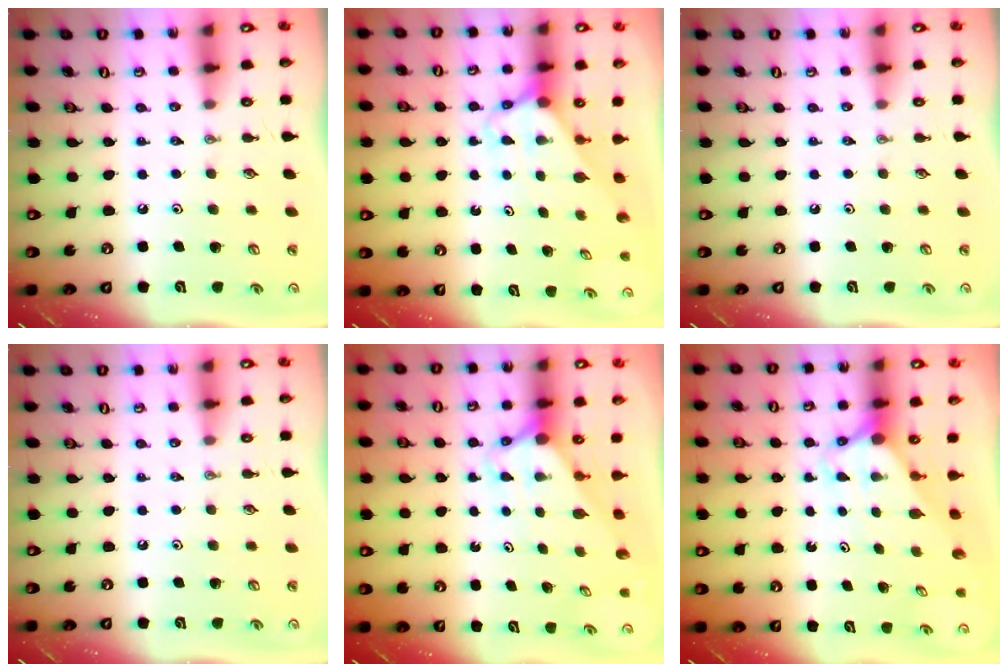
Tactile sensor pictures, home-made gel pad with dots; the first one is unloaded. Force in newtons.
{"total": 2.8, "press": 2.8, "slide": 0.2}
{"total": 0.0}
{"total": 0.0}
{"total": 2.7, "press": 2.7, "slide": 0.1}
{"total": 2.6, "press": 2.6, "slide": 0.0}